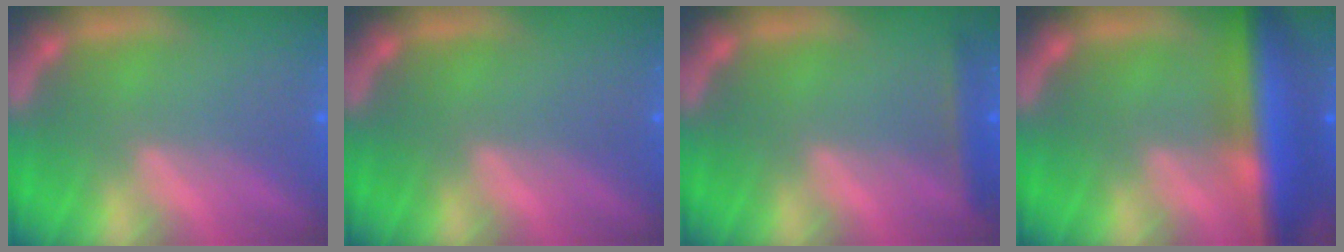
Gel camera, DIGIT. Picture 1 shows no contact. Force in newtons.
{"total": 0.0}
{"total": 1.9}
{"total": 8.9}